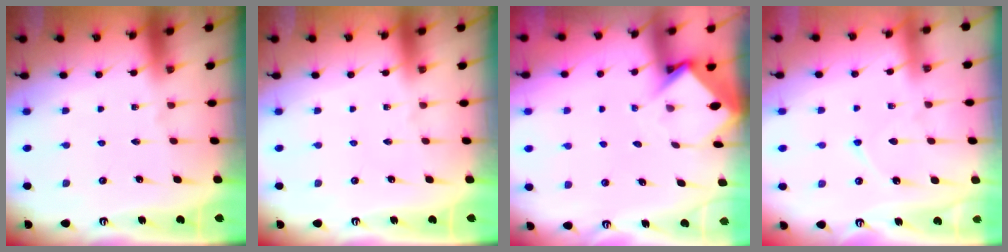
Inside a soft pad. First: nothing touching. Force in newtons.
{"total": 0.0}
{"total": 3.4, "press": 3.4, "slide": 0.2}
{"total": 5.8, "press": 5.8, "slide": 0.7}